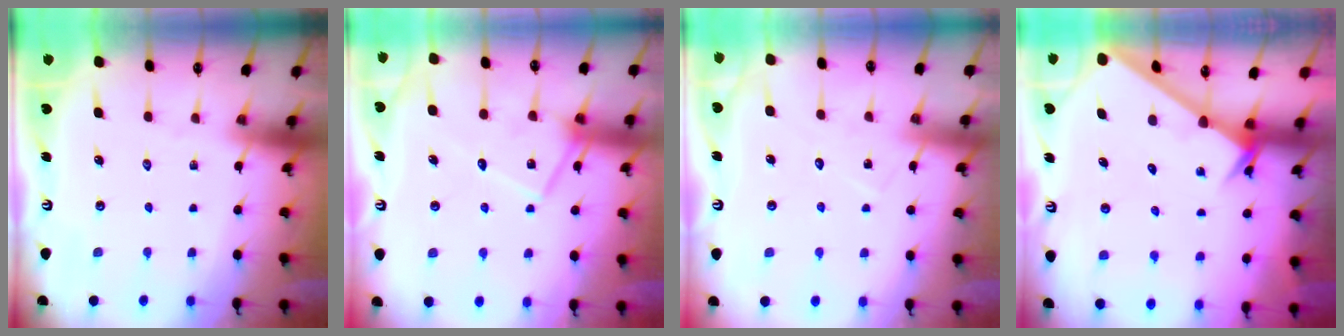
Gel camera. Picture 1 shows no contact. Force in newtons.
{"total": 12.9, "press": 12.8, "slide": 0.9}
{"total": 7.3, "press": 7.3, "slide": 0.3}
{"total": 2.2, "press": 2.2, "slide": 0.2}